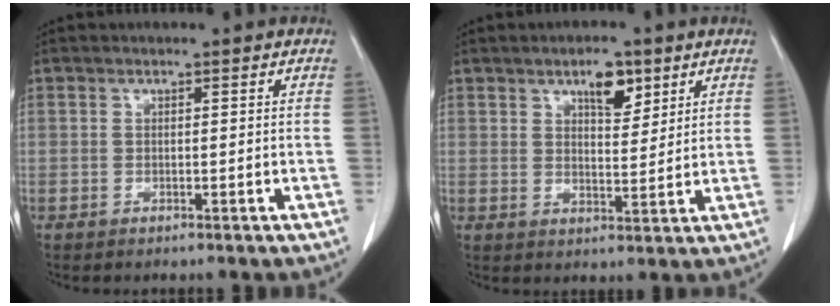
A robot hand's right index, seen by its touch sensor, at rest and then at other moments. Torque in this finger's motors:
{"motor_torque": [0.22, 0.26, 0.09, 0.02]}